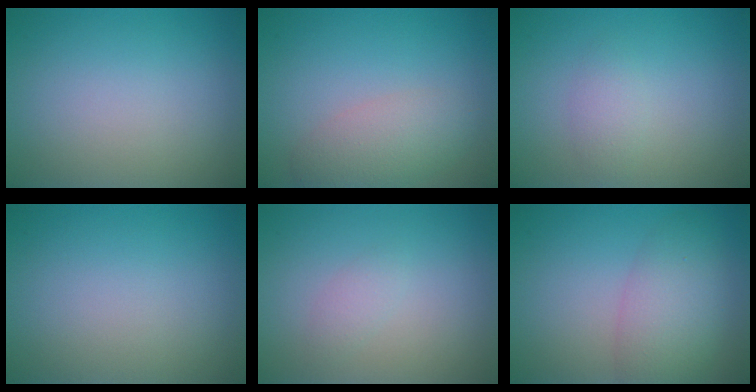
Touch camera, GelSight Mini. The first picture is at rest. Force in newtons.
{"total": 3.4, "press": 3.4, "slide": 0.3}
{"total": 1.6, "press": 1.6, "slide": 0.0}
{"total": 0.0}
{"total": 1.0, "press": 1.0, "slide": 0.0}
{"total": 4.8, "press": 4.8, "slide": 0.1}